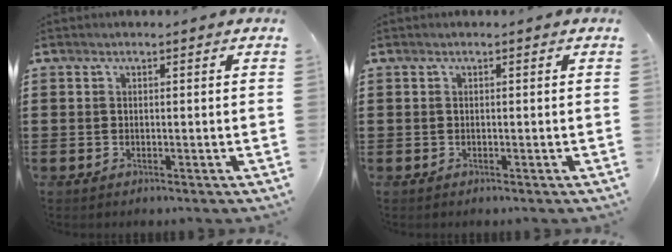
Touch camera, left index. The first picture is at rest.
{"total": 0.0}